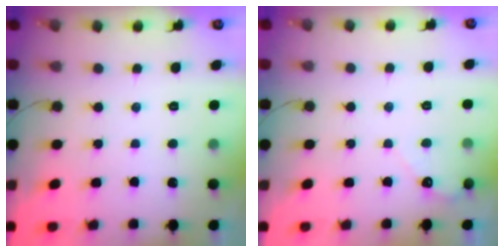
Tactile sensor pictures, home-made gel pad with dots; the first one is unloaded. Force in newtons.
{"total": 2.2, "press": 2.2, "slide": 0.1}